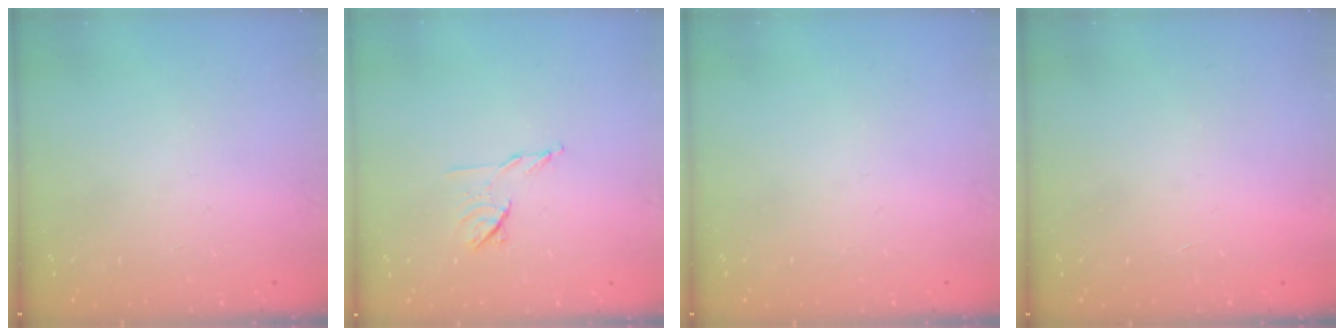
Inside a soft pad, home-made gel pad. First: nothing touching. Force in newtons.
{"total": 7.1, "press": 7.0, "slide": 1.2}
{"total": 0.0}
{"total": 1.7, "press": 1.7, "slide": 0.1}